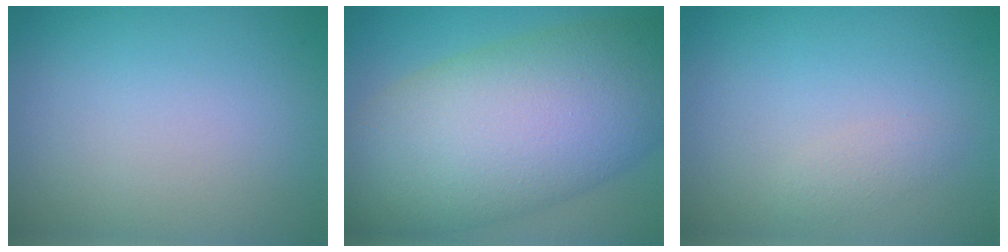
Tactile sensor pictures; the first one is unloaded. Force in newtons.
{"total": 14.3, "press": 14.3, "slide": 0.5}
{"total": 1.0, "press": 1.0, "slide": 0.0}